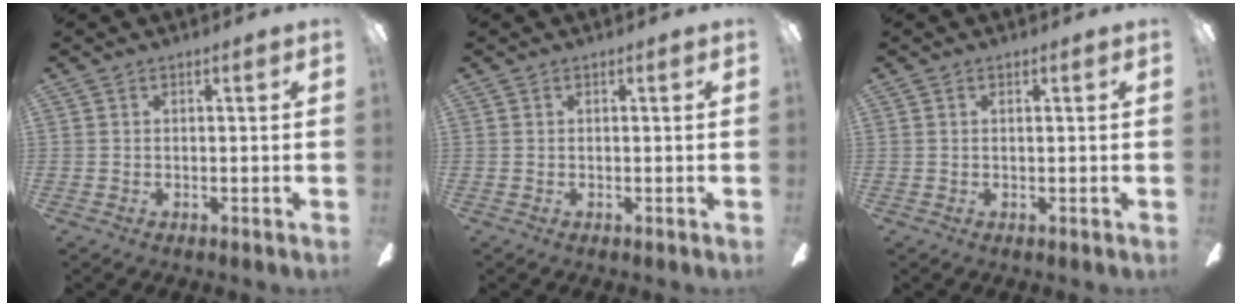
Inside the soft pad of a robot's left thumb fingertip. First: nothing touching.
{"total": 0.0}
{"total": 0.5, "force": [0.2, 0.2, 0.4], "torque": [-0.009, 0.003, 0.003]}